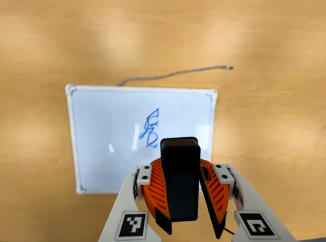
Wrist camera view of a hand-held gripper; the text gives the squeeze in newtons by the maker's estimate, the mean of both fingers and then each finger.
{"total": 10.6, "left": 10.6, "right": 10.5}